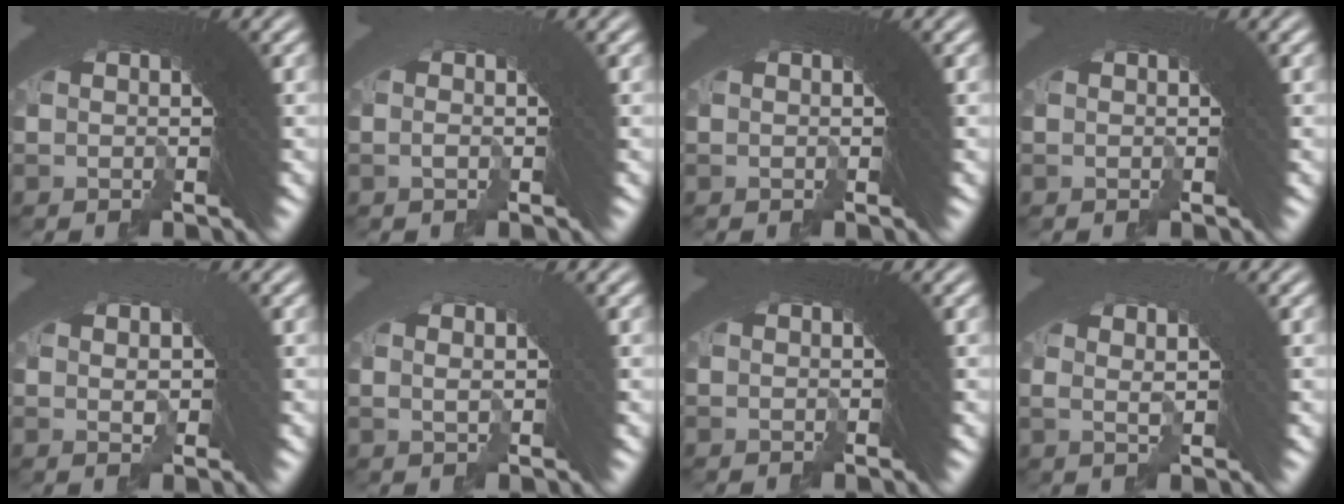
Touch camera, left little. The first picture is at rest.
{"total": 1.5, "force": [-1.3, -0.6, -0.1], "torque": [0.009, 0.007, -0.026]}
{"total": 0.0}
{"total": 0.6, "force": [-0.5, 0.0, -0.3], "torque": [0.008, 0.005, -0.011]}
{"total": 1.3, "force": [0.5, 0.6, 1.1], "torque": [0.000, 0.012, 0.006]}
{"total": 0.9, "force": [0.2, -0.4, 0.8], "torque": [0.012, 0.016, 0.003]}
{"total": 0.0}
{"total": 1.7, "force": [0.7, -0.1, 1.5], "torque": [-0.005, 0.015, 0.013]}